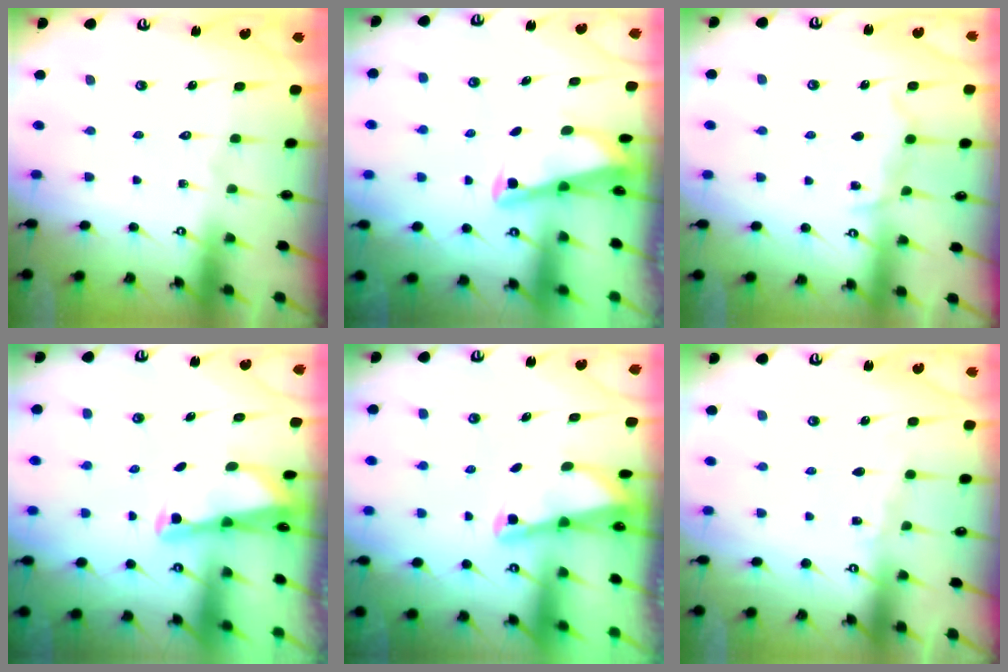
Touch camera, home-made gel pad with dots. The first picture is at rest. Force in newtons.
{"total": 2.7, "press": 2.7, "slide": 0.3}
{"total": 7.2, "press": 7.2, "slide": 0.8}
{"total": 2.6, "press": 2.6, "slide": 0.3}
{"total": 2.2, "press": 2.2, "slide": 0.3}
{"total": 4.1, "press": 4.0, "slide": 0.5}